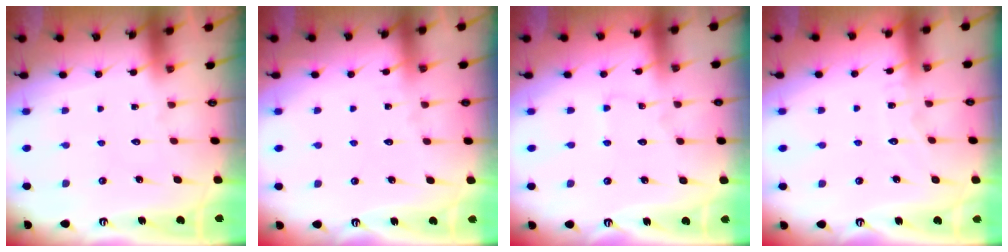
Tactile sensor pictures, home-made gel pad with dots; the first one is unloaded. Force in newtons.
{"total": 3.3, "press": 3.3, "slide": 0.3}
{"total": 1.2, "press": 1.2, "slide": 0.2}
{"total": 3.7, "press": 3.6, "slide": 0.4}